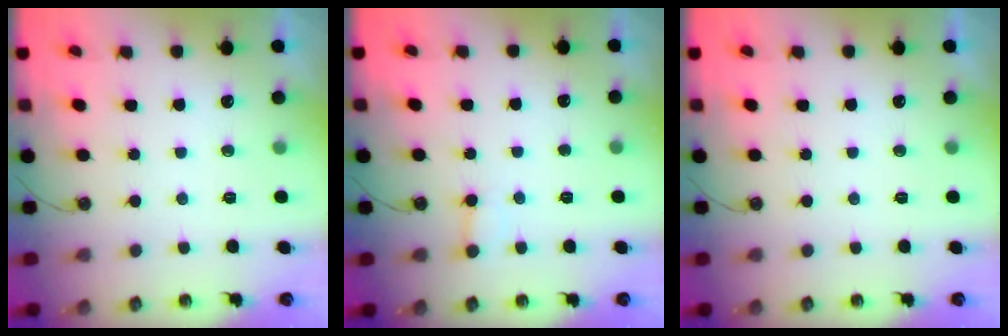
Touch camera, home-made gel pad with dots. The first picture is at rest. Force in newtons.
{"total": 3.1, "press": 3.1, "slide": 0.6}
{"total": 0.0}